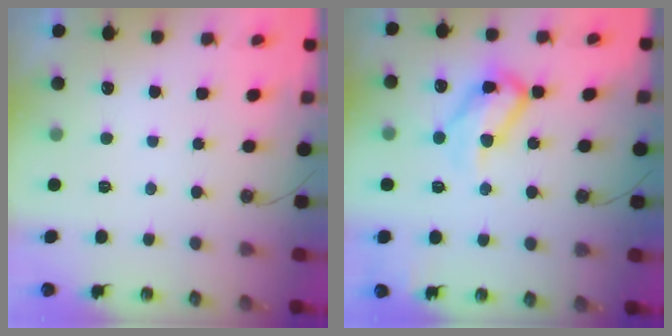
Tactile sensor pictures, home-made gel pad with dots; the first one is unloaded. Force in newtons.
{"total": 15.8, "press": 15.7, "slide": 1.1}